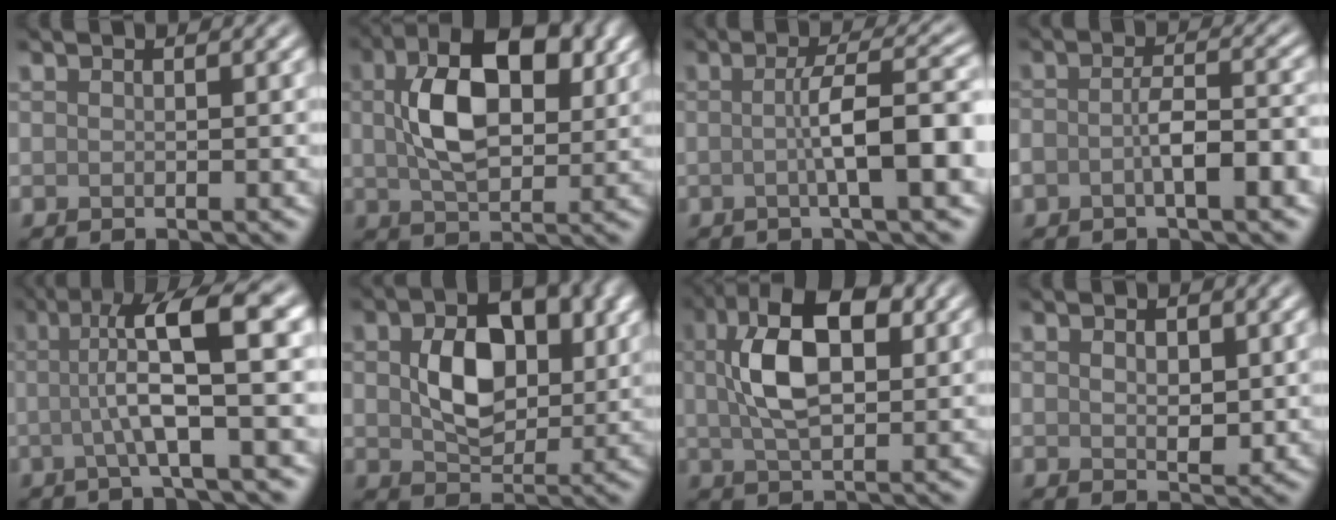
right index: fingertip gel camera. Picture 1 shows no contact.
{"total": 9.2, "force": [2.0, 5.3, 7.2], "torque": [-0.135, 0.010, 0.035]}
{"total": 6.4, "force": [-0.5, 1.2, 6.3], "torque": [-0.095, 0.010, -0.012]}
{"total": 4.6, "force": [-1.6, 1.7, 4.0], "torque": [-0.070, 0.008, -0.033]}
{"total": 7.5, "force": [0.6, 1.3, 7.4], "torque": [-0.117, 0.016, 0.004]}
{"total": 7.2, "force": [1.2, 4.7, 5.3], "torque": [-0.096, -0.002, 0.022]}
{"total": 8.4, "force": [2.0, 4.4, 6.9], "torque": [-0.131, 0.014, 0.030]}
{"total": 2.2, "force": [0.6, 1.3, 1.6], "torque": [-0.025, -0.004, 0.013]}